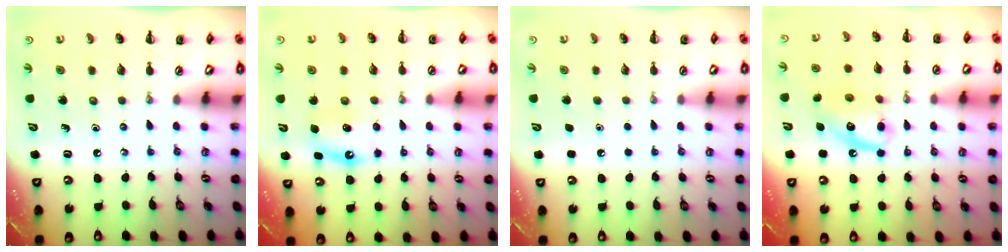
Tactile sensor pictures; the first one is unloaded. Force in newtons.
{"total": 5.4, "press": 5.0, "slide": 1.9}
{"total": 1.8, "press": 1.8, "slide": 0.1}
{"total": 12.3, "press": 12.2, "slide": 0.7}